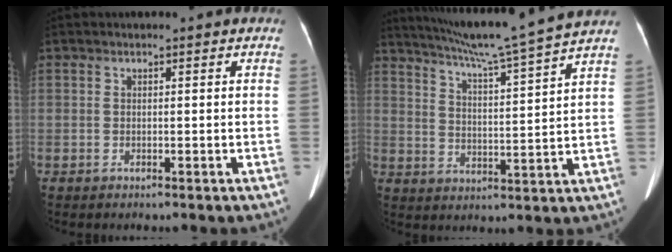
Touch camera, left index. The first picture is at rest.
{"total": 16.0, "force": [13.9, -2.3, 7.6], "torque": [-0.133, -0.018, 0.196]}